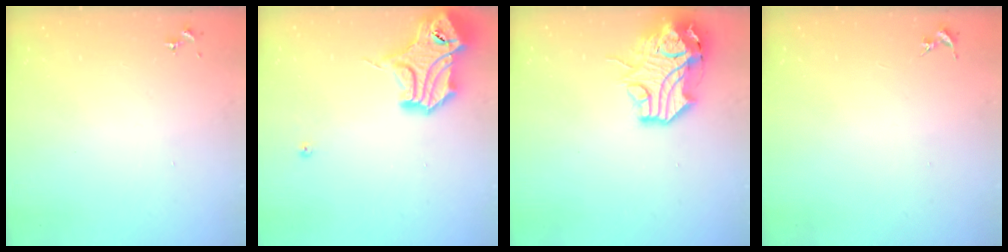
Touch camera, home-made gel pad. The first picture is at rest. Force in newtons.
{"total": 18.1, "press": 17.9, "slide": 2.0}
{"total": 15.4, "press": 15.3, "slide": 2.0}
{"total": 0.0}